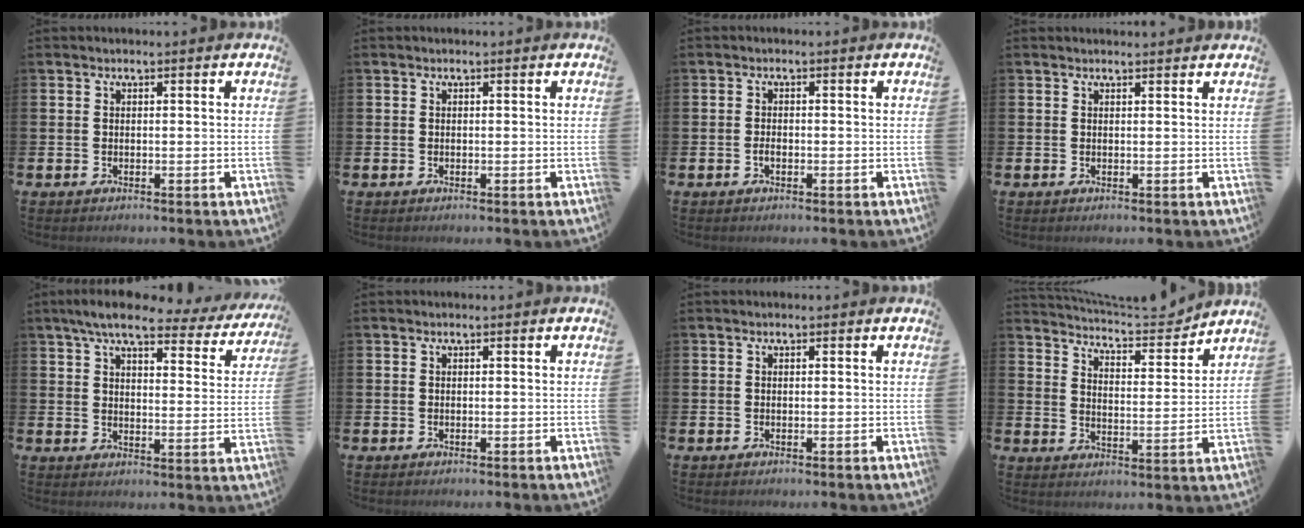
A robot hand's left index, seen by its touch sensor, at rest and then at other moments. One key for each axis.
{"total": 0.0}
{"total": 1.1, "fx": -0.5, "fy": 0.6, "fz": 0.8, "tx": -0.017, "ty": 0.001, "tz": -0.009}
{"total": 0.6, "fx": 0.6, "fy": -0.1, "fz": 0.1, "tx": 0.009, "ty": -0.006, "tz": 0.010}
{"total": 7.2, "fx": 6.1, "fy": 1.4, "fz": 3.6, "tx": -0.081, "ty": -0.028, "tz": 0.100}
{"total": 0.0}
{"total": 0.0}
{"total": 5.9, "fx": 5.8, "fy": 0.8, "fz": 0.8, "tx": -0.036, "ty": -0.048, "tz": 0.097}